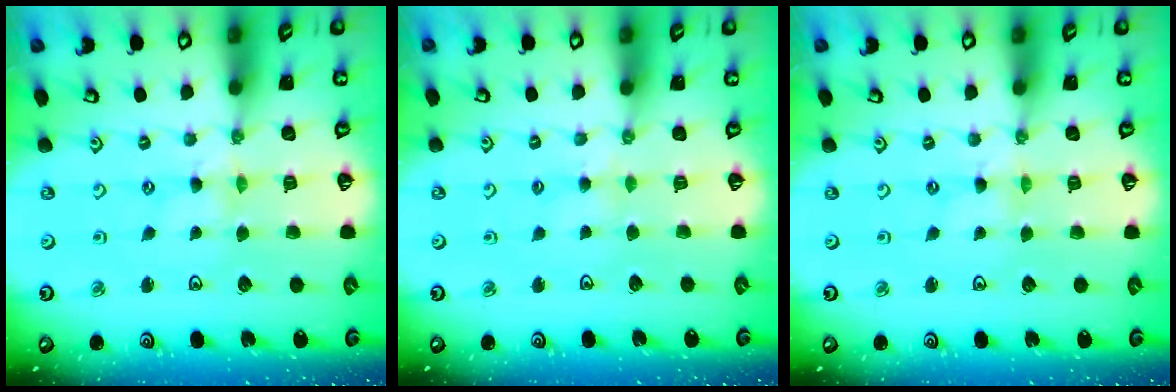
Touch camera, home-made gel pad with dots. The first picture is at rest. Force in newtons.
{"total": 2.8, "press": 2.8, "slide": 0.5}
{"total": 0.0}